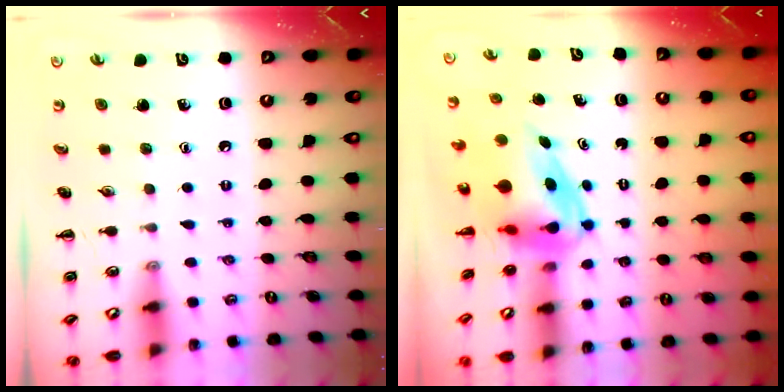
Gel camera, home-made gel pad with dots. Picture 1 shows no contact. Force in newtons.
{"total": 6.6, "press": 6.3, "slide": 2.0}